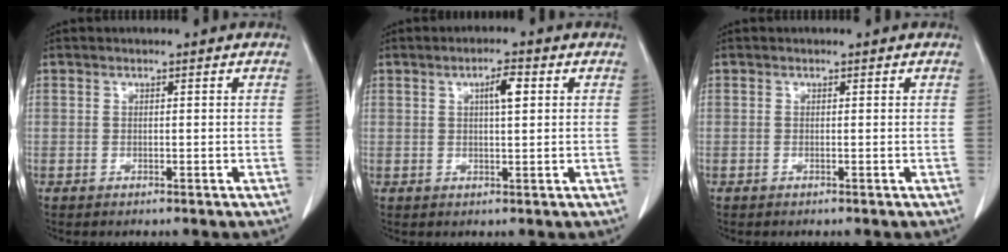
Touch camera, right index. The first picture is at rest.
{"total": 3.5, "force": [1.1, 0.6, 3.2], "torque": [-0.055, 0.003, 0.017]}
{"total": 0.0}